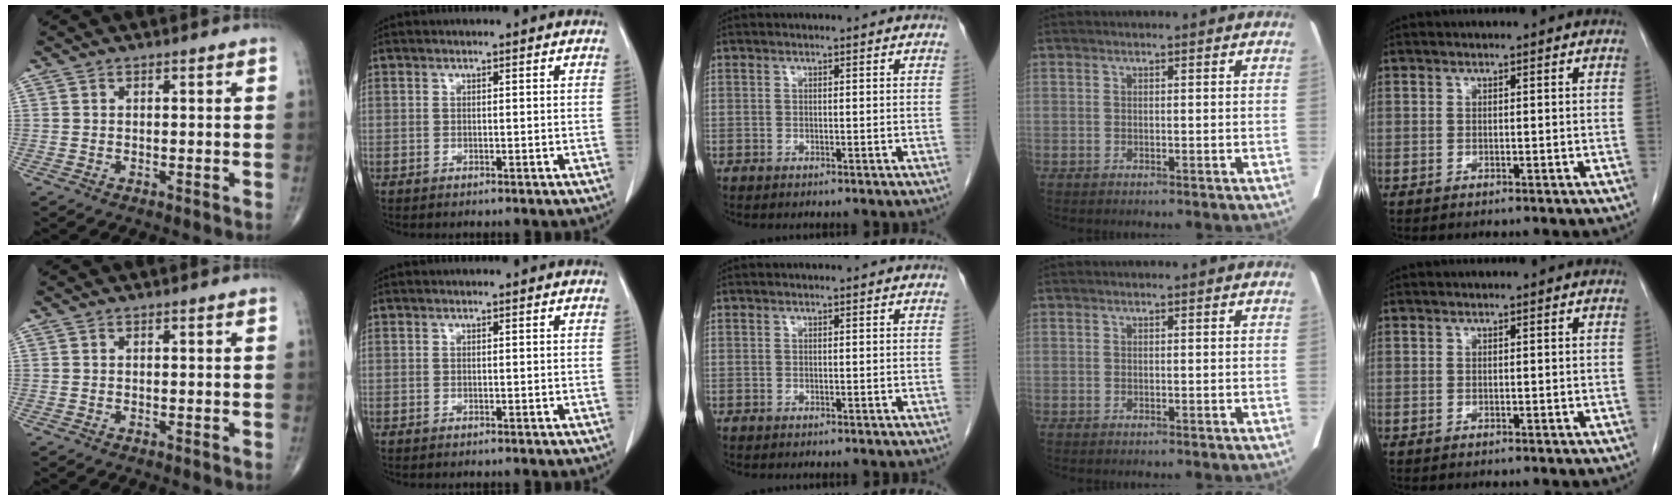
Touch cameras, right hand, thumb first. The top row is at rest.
{}